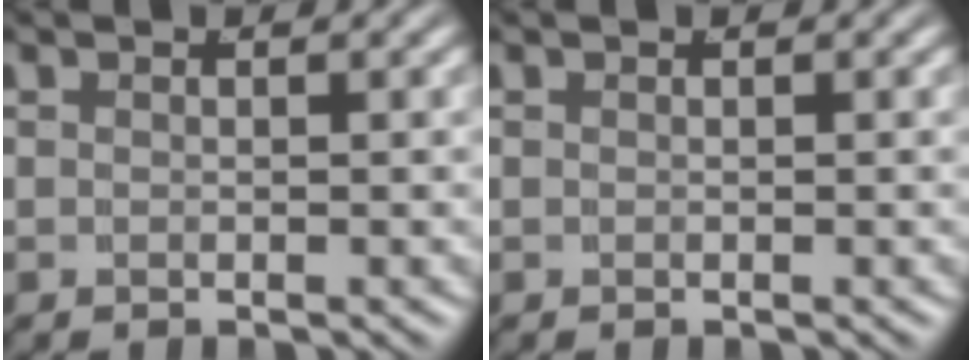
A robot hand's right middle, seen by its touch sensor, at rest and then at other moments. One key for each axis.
{"total": 0.0}